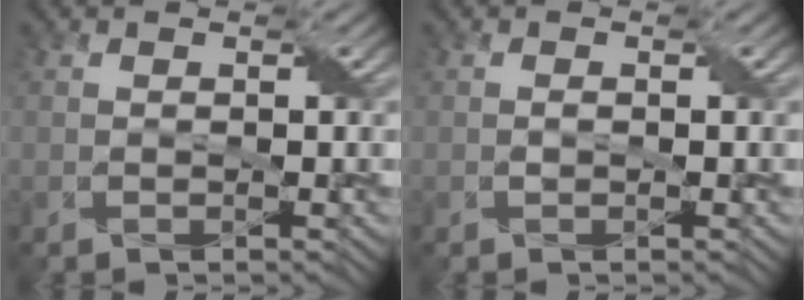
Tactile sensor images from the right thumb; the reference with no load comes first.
{"total": 0.5, "force": [-0.1, 0.3, 0.4], "torque": [-0.010, 0.001, 0.000]}